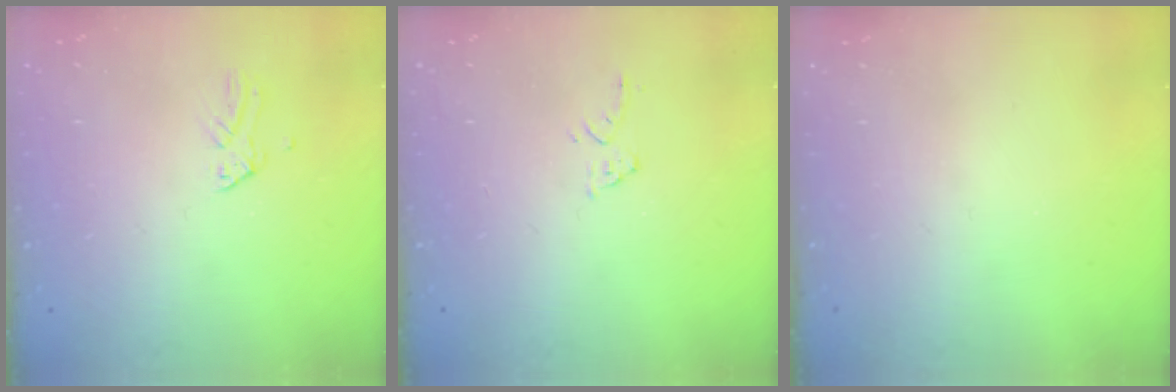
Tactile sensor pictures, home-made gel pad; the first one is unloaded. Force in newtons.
{"total": 3.1, "press": 3.1, "slide": 0.2}
{"total": 0.0}